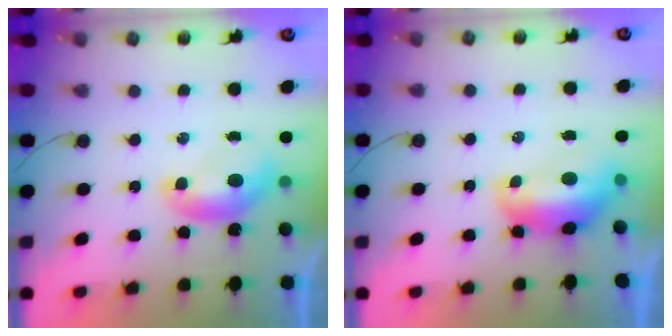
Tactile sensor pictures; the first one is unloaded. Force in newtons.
{"total": 2.7, "press": 2.5, "slide": 1.1}